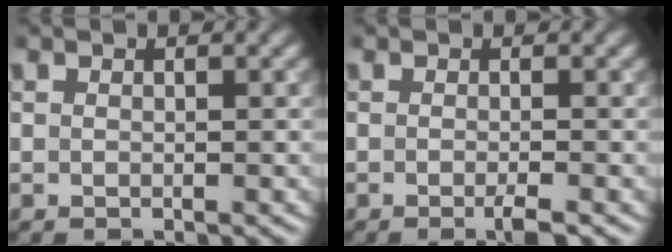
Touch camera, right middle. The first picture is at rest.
{"total": 1.8, "force": [-0.8, 0.2, 1.6], "torque": [-0.022, -0.003, -0.016]}